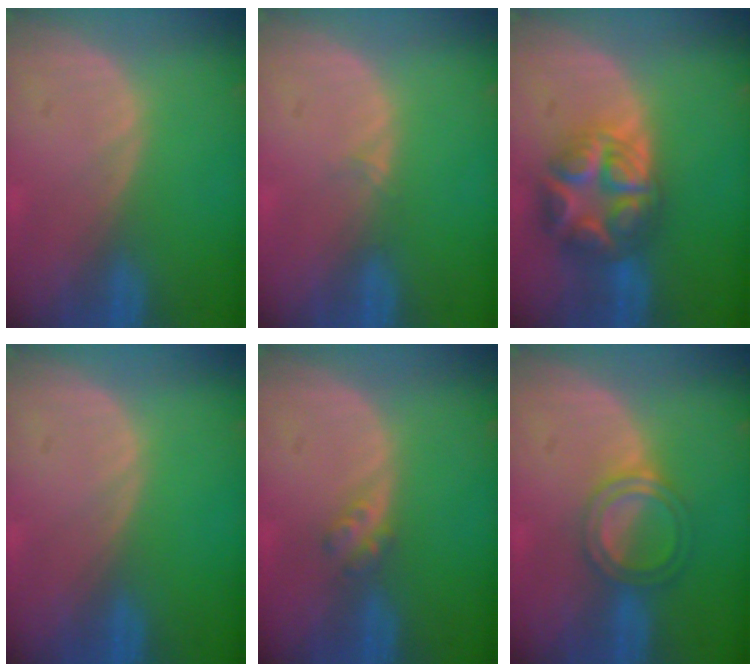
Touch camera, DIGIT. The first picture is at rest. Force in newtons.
{"total": 0.9, "press": 0.6, "slide": 0.7}
{"total": 8.6, "press": 8.6, "slide": 0.5}
{"total": 0.0}
{"total": 2.5, "press": 2.1, "slide": 1.4}
{"total": 5.1, "press": 4.7, "slide": 2.1}